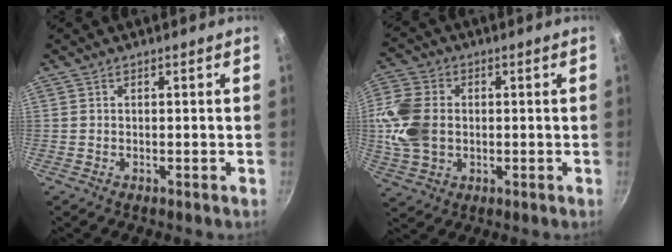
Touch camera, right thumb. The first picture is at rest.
{"total": 11.5, "force": [0.2, 8.7, 7.6], "torque": [-0.142, 0.005, -0.002]}